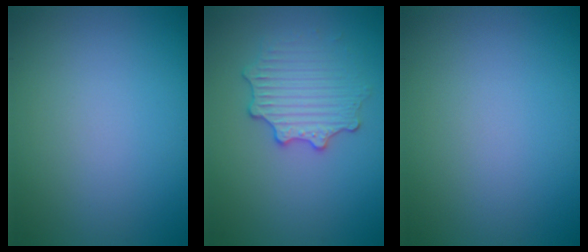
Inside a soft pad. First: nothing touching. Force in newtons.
{"total": 2.9, "press": 2.8, "slide": 0.9}
{"total": 0.0}